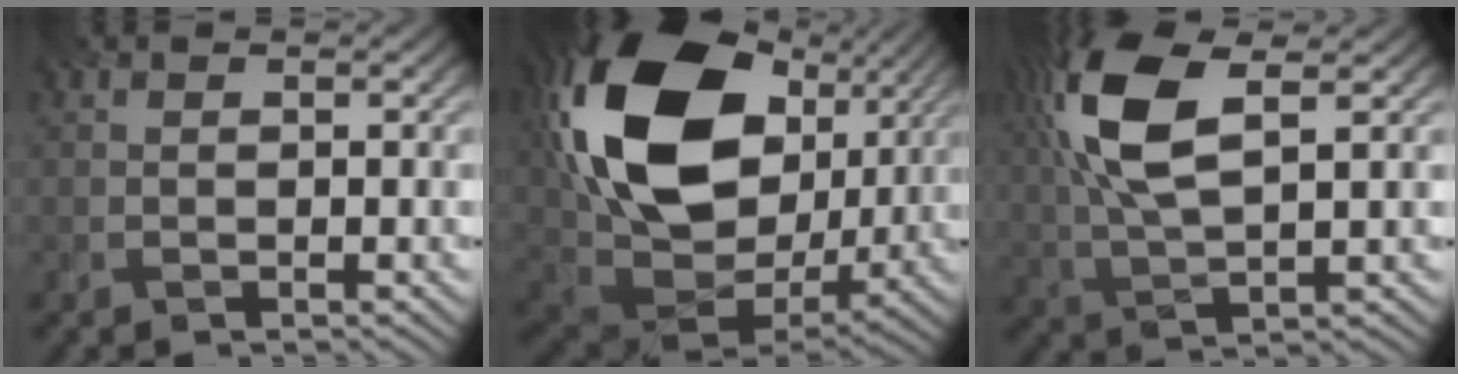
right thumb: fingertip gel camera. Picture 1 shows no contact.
{"total": 22.0, "force": [7.5, 14.6, 14.6], "torque": [-0.352, 0.013, 0.149]}
{"total": 11.7, "force": [3.9, 4.7, 9.9], "torque": [-0.243, 0.012, 0.078]}